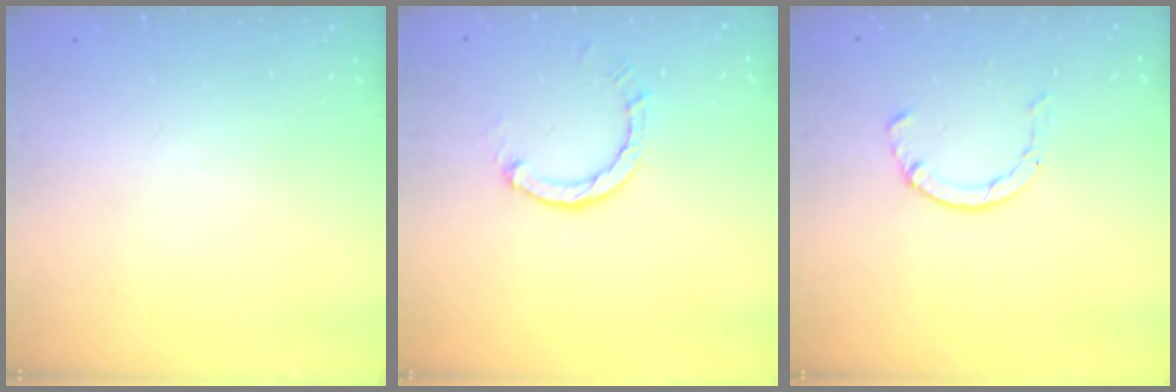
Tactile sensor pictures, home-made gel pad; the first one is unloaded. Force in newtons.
{"total": 3.0, "press": 3.0, "slide": 0.3}
{"total": 2.1, "press": 2.1, "slide": 0.5}